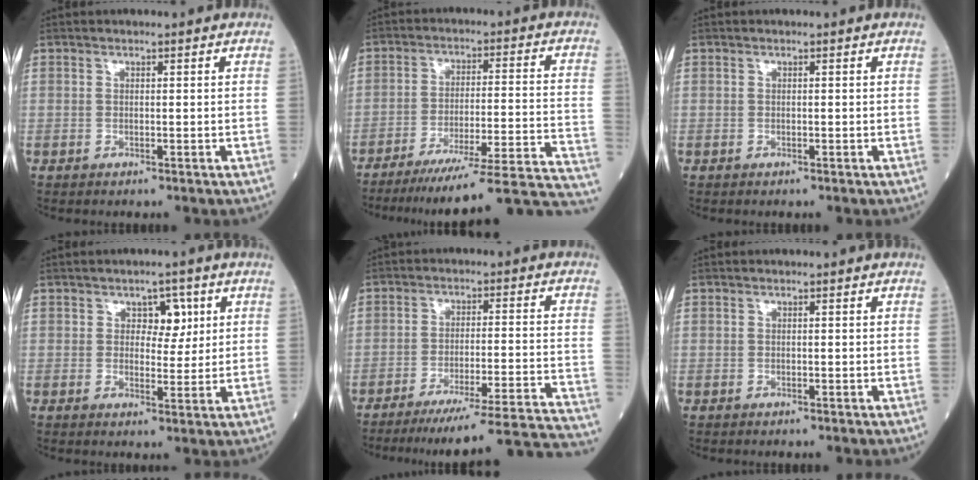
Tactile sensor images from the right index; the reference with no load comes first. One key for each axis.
{"total": 26.0, "fx": -23.9, "fy": -1.8, "fz": 9.9, "tx": -0.061, "ty": -0.019, "tz": -0.323}
{"total": 0.0}
{"total": 4.1, "fx": 1.6, "fy": 2.5, "fz": 2.8, "tx": -0.031, "ty": 0.006, "tz": 0.023}
{"total": 24.0, "fx": -22.6, "fy": -2.3, "fz": 7.8, "tx": -0.049, "ty": -0.028, "tz": -0.299}
{"total": 0.0}